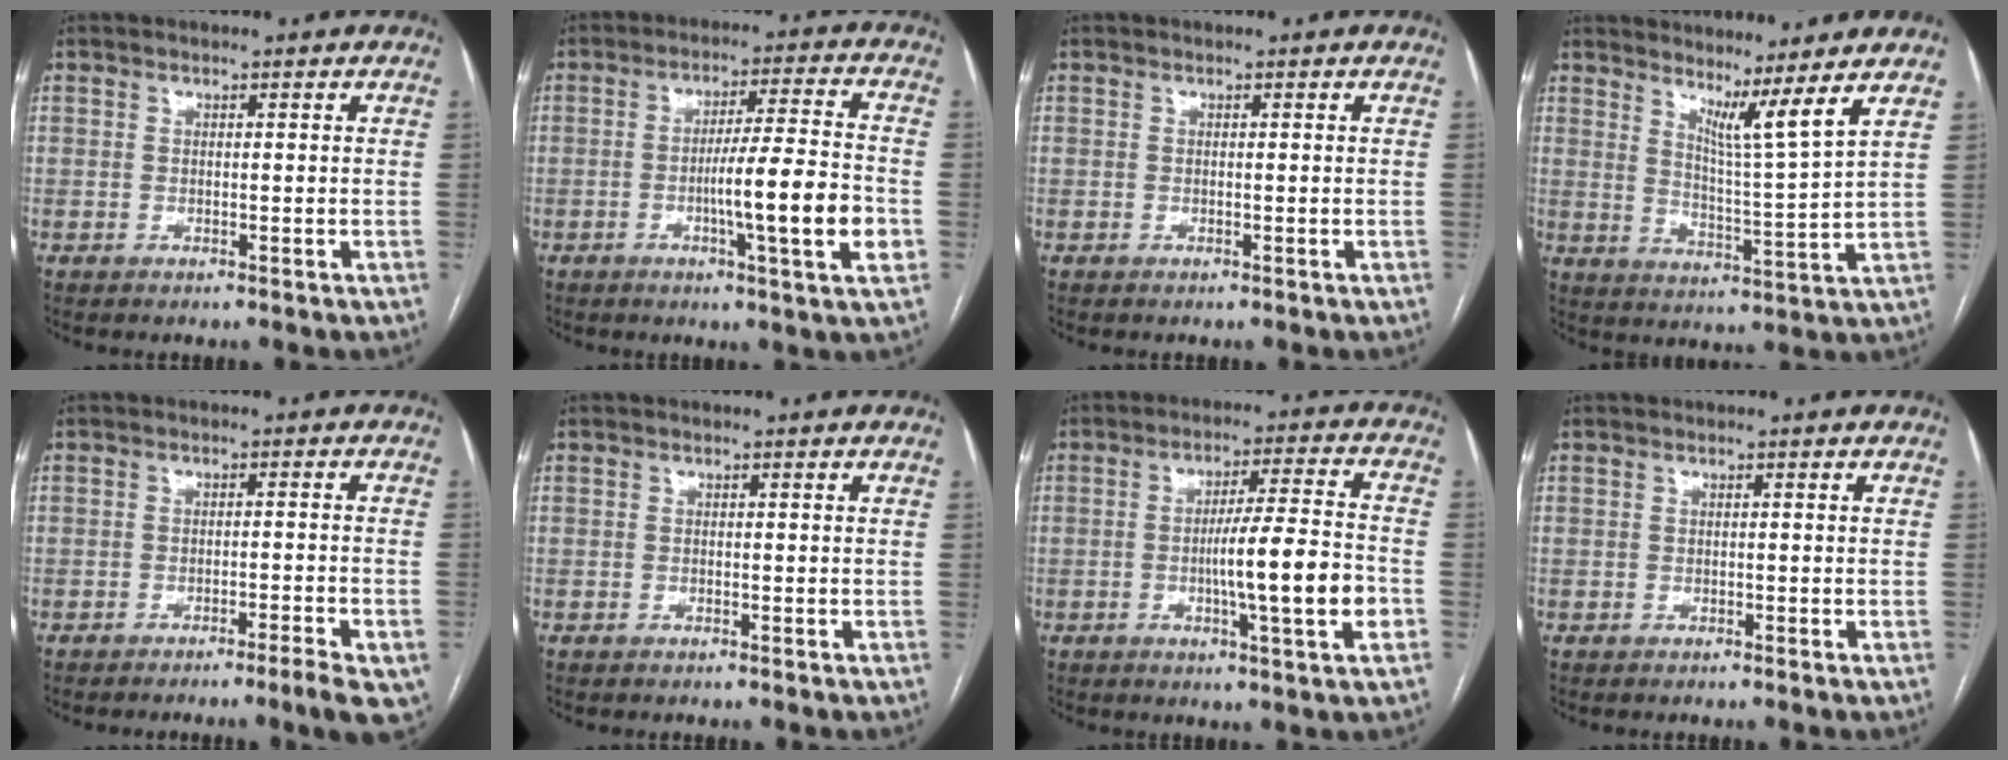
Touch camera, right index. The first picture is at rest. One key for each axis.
{"total": 11.8, "fx": -2.9, "fy": -0.3, "fz": 11.5, "tx": -0.182, "ty": -0.005, "tz": -0.052}
{"total": 0.0}
{"total": 6.9, "fx": 5.4, "fy": -2.0, "fz": 3.8, "tx": -0.070, "ty": -0.038, "tz": 0.086}
{"total": 7.7, "fx": -5.2, "fy": 0.4, "fz": 5.7, "tx": -0.050, "ty": -0.004, "tz": -0.073}
{"total": 0.0}
{"total": 11.5, "fx": -2.6, "fy": -0.2, "fz": 11.1, "tx": -0.179, "ty": -0.001, "tz": -0.046}
{"total": 0.0}